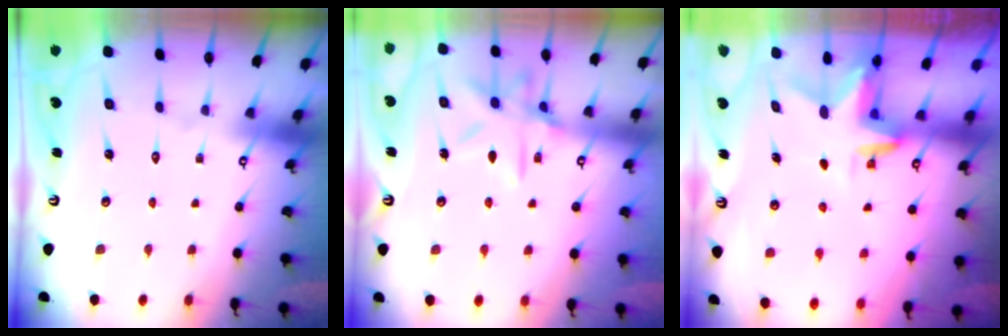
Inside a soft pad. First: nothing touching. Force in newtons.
{"total": 11.8, "press": 11.7, "slide": 0.9}
{"total": 2.9, "press": 2.9, "slide": 0.2}